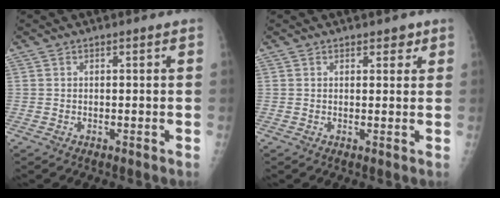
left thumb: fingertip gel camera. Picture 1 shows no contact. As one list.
[{"total": 2.3, "force": [1.5, 1.3, 1.1], "torque": [0.005, -0.006, 0.017]}]